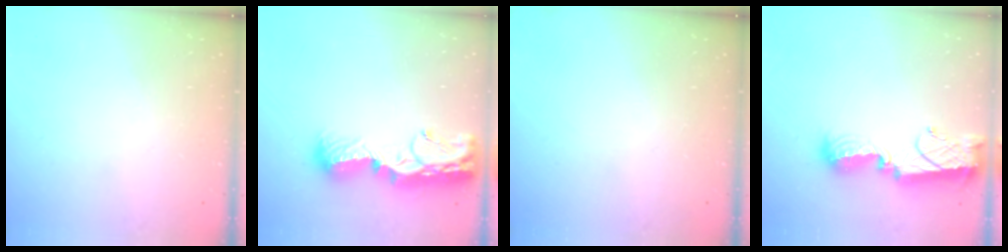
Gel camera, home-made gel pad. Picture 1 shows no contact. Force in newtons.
{"total": 15.0, "press": 15.0, "slide": 1.2}
{"total": 0.0}
{"total": 12.3, "press": 12.3, "slide": 0.8}